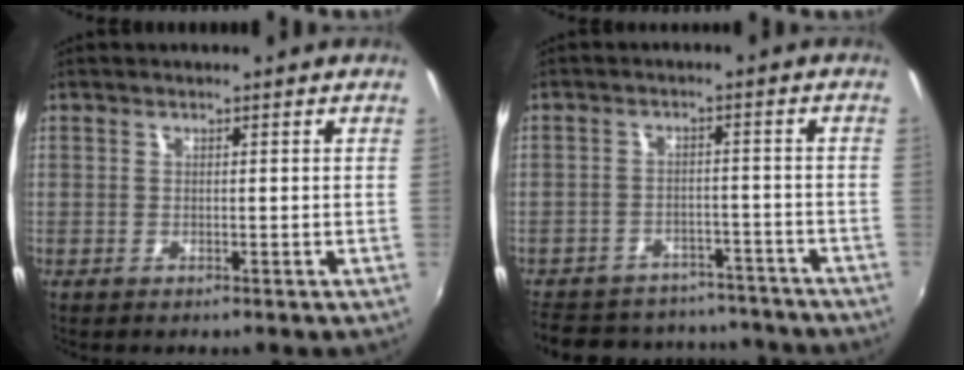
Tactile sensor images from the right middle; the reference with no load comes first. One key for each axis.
{"total": 19.2, "fx": -16.2, "fy": 8.2, "fz": 6.2, "tx": -0.145, "ty": 0.032, "tz": -0.205}